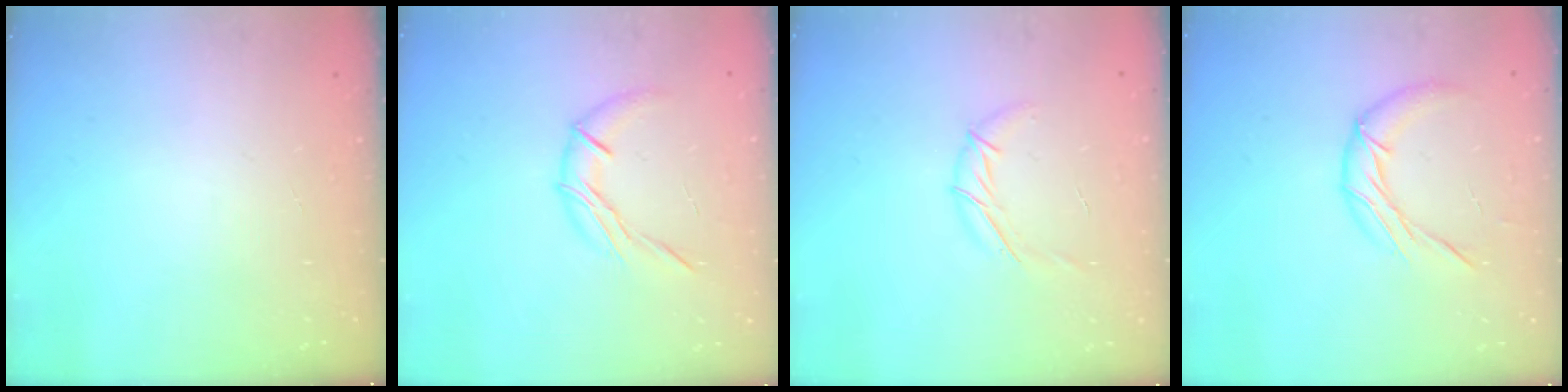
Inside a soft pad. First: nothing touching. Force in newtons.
{"total": 8.9, "press": 8.9, "slide": 0.3}
{"total": 6.8, "press": 6.8, "slide": 0.5}
{"total": 10.8, "press": 10.8, "slide": 0.4}